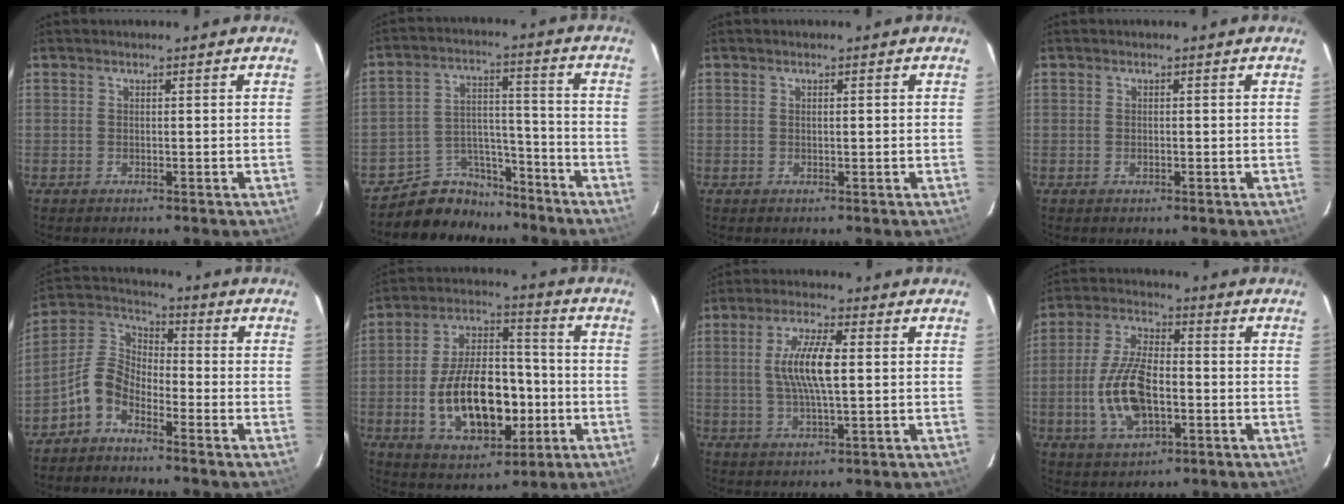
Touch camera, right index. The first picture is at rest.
{"total": 10.4, "force": [-9.0, 5.1, 0.6], "torque": [-0.020, 0.053, -0.143]}
{"total": 0.7, "force": [0.1, 0.1, 0.7], "torque": [-0.012, 0.003, 0.002]}
{"total": 0.8, "force": [-0.3, 0.5, 0.5], "torque": [-0.006, 0.001, -0.004]}
{"total": 7.2, "force": [-4.5, 3.9, 4.0], "torque": [-0.091, 0.022, -0.101]}
{"total": 18.3, "force": [-4.2, 10.0, 14.8], "torque": [-0.284, 0.016, -0.051]}
{"total": 8.9, "force": [0.9, 1.9, 8.7], "torque": [-0.168, 0.004, 0.019]}
{"total": 13.2, "force": [-3.0, 6.4, 11.2], "torque": [-0.233, 0.002, -0.050]}